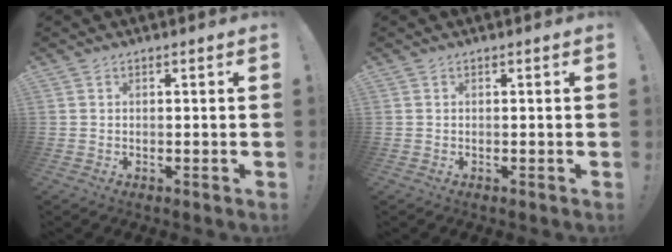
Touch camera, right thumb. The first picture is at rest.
{"total": 0.0}